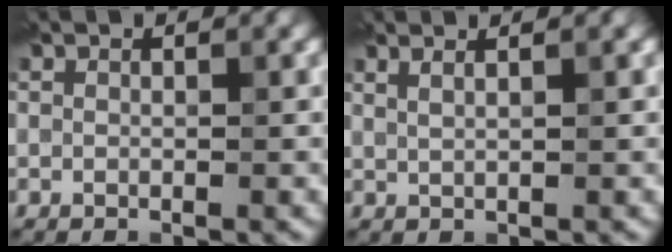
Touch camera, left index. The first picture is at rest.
{"total": 2.8, "force": [1.6, 1.2, 2.0], "torque": [-0.010, 0.006, -0.002]}